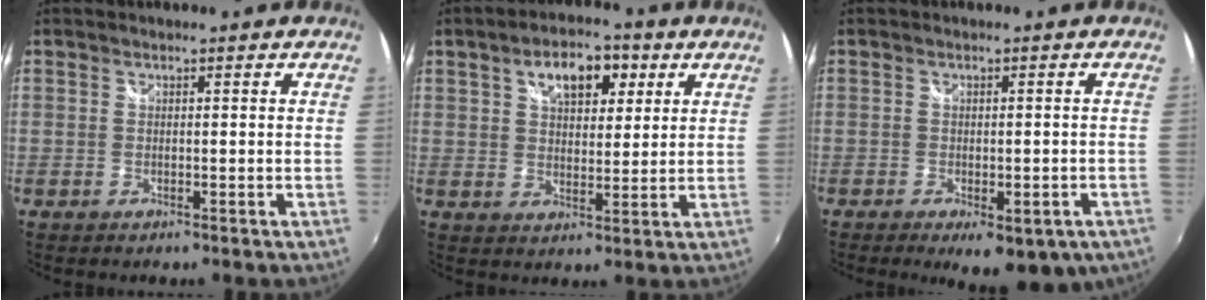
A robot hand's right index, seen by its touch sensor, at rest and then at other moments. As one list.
[{"total": 9.5, "force": [4.4, 5.1, 6.7], "torque": [-0.105, 0.028, 0.071]}, {"total": 10.7, "force": [-6.5, 4.1, 7.5], "torque": [-0.117, -0.031, -0.079]}]